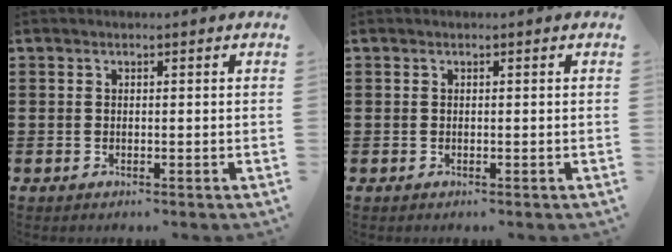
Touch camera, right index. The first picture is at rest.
{"total": 0.0}